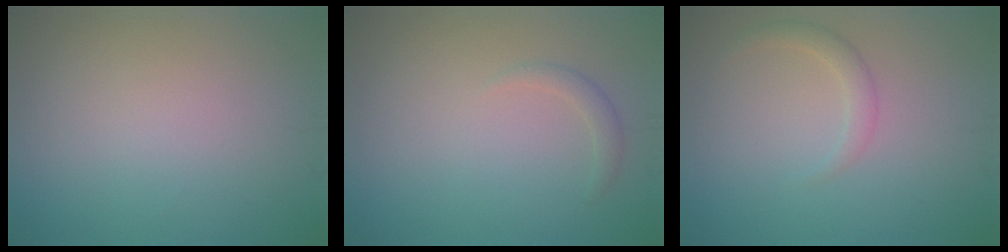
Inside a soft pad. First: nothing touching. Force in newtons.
{"total": 1.1, "press": 1.1, "slide": 0.0}
{"total": 1.5, "press": 1.5, "slide": 0.0}